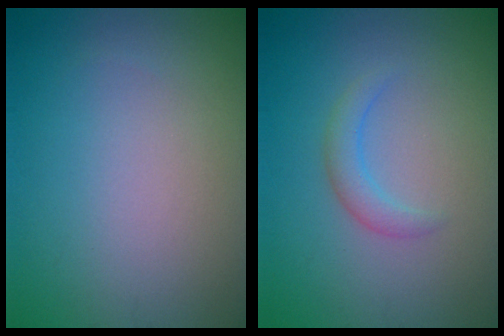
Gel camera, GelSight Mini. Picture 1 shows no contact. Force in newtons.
{"total": 1.7, "press": 1.7, "slide": 0.3}